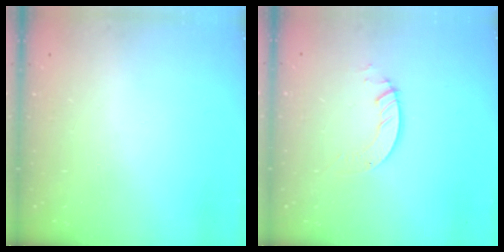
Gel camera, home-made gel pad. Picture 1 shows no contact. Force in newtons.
{"total": 3.6, "press": 3.6, "slide": 0.1}